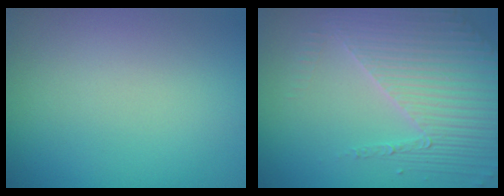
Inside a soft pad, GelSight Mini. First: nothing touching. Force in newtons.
{"total": 4.6, "press": 4.1, "slide": 2.0}